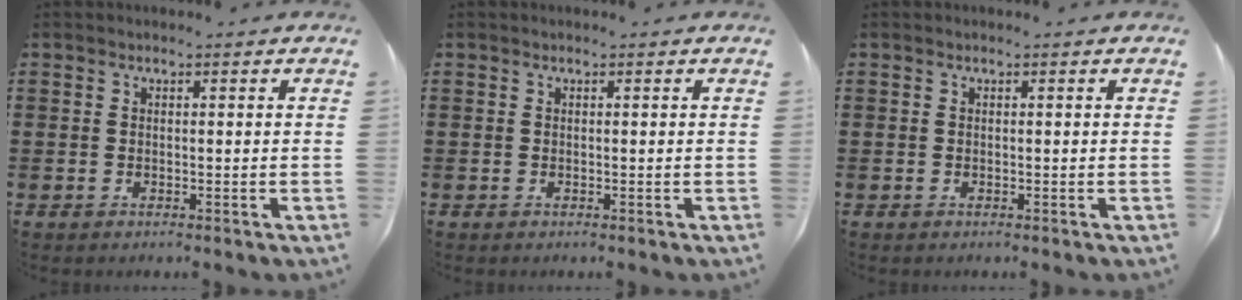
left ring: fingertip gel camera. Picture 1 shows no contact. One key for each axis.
{"total": 0.0}
{"total": 0.0}